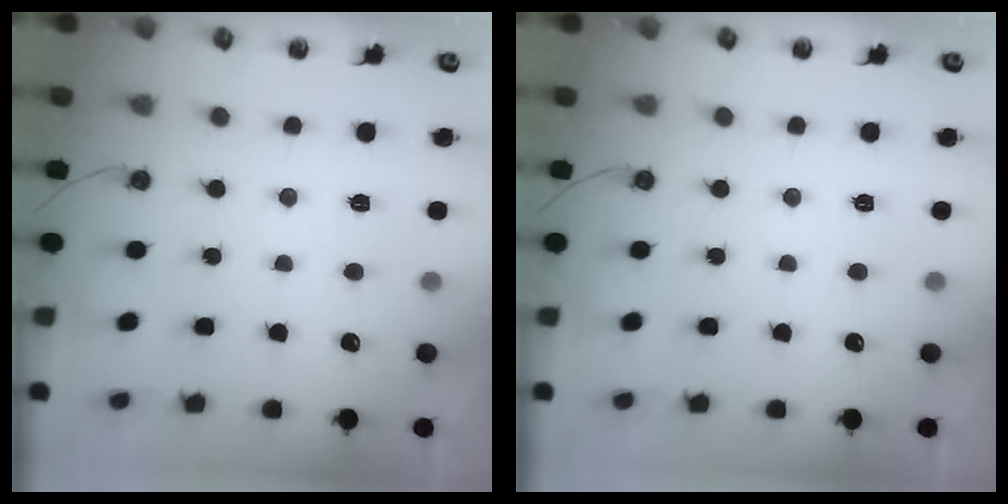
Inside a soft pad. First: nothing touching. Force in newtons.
{"total": 0.0}